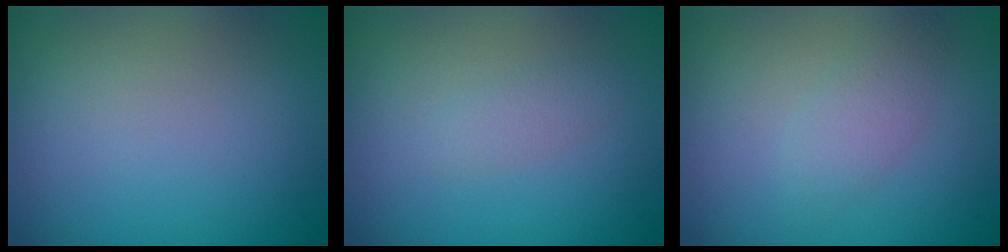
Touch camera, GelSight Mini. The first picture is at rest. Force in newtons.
{"total": 1.2, "press": 1.2, "slide": 0.1}
{"total": 2.0, "press": 2.0, "slide": 0.1}